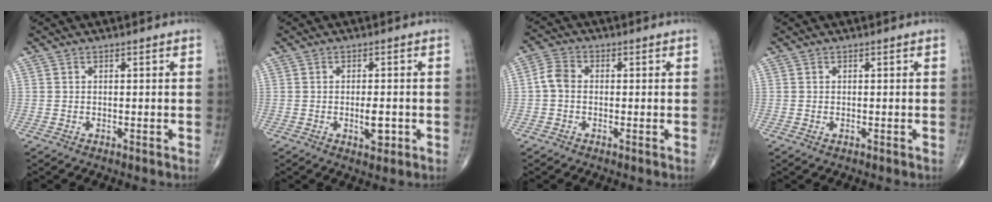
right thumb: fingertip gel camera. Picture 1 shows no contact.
{"total": 3.6, "force": [-0.9, 1.5, 3.2], "torque": [-0.045, -0.002, -0.012]}
{"total": 3.9, "force": [-0.4, 2.9, 2.5], "torque": [-0.044, 0.011, -0.017]}
{"total": 0.6, "force": [-0.2, 0.3, 0.4], "torque": [-0.012, 0.002, -0.002]}